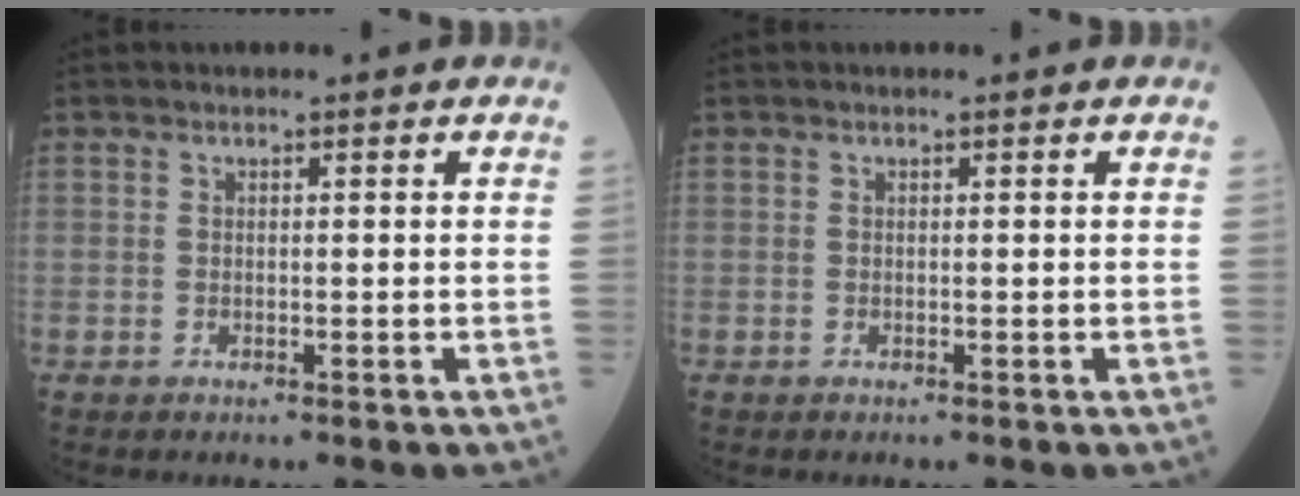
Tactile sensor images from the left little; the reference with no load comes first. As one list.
[{"total": 0.0}]